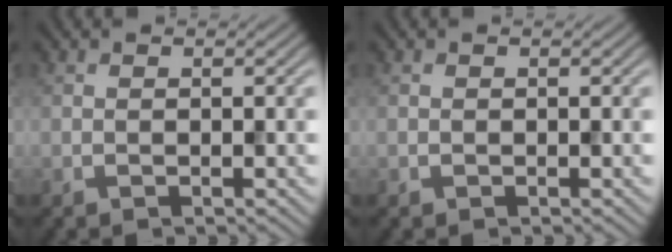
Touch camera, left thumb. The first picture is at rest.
{"total": 0.0}